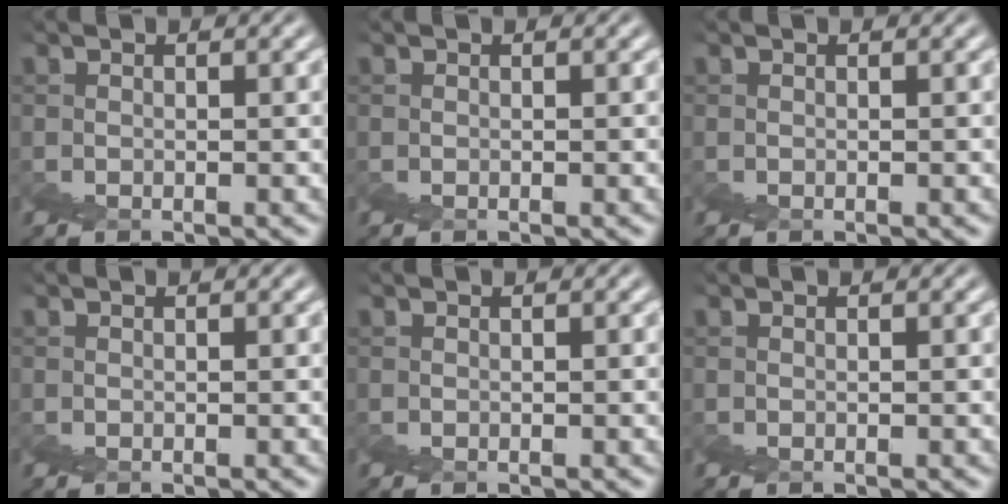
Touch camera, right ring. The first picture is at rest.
{"total": 0.0}
{"total": 0.0}
{"total": 0.0}
{"total": 0.0}
{"total": 0.0}